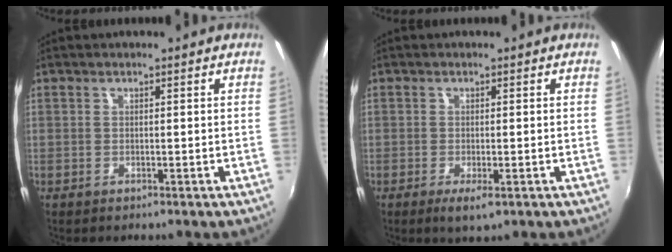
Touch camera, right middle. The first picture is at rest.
{"total": 2.8, "force": [-1.4, 0.7, 2.4], "torque": [-0.048, -0.012, -0.021]}